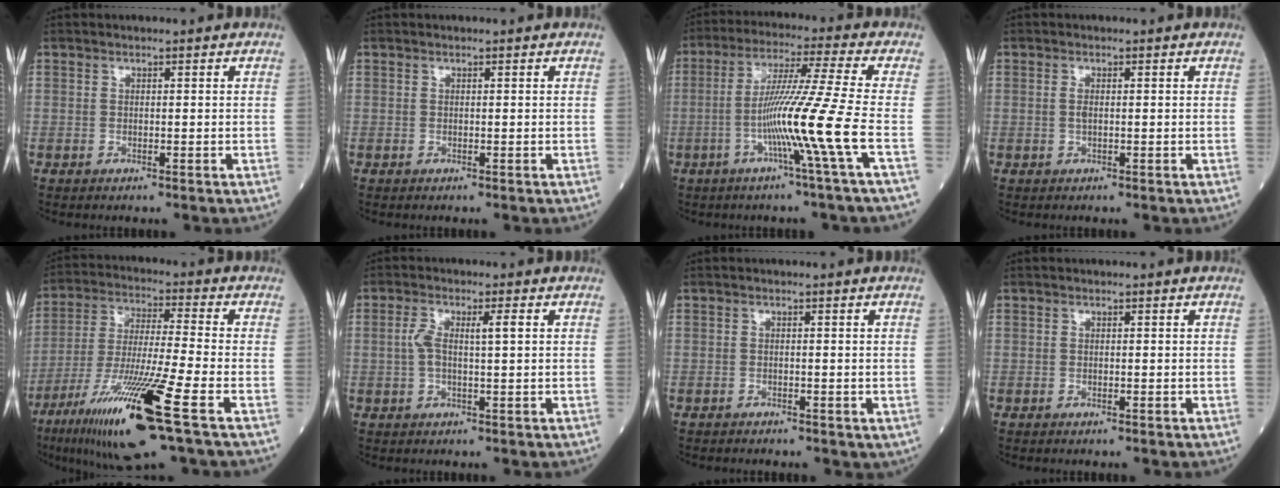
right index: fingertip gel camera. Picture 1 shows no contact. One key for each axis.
{"total": 0.0}
{"total": 12.0, "fx": -3.7, "fy": -3.3, "fz": 10.9, "tx": -0.202, "ty": -0.012, "tz": -0.073}
{"total": 1.0, "fx": 0.0, "fy": 0.3, "fz": 1.0, "tx": -0.023, "ty": -0.001, "tz": 0.001}
{"total": 17.7, "fx": -8.8, "fy": 0.1, "fz": 15.4, "tx": -0.296, "ty": -0.046, "tz": -0.162}
{"total": 4.2, "fx": 0.6, "fy": 0.8, "fz": 4.1, "tx": -0.089, "ty": 0.016, "tz": 0.009}
{"total": 1.1, "fx": -0.6, "fy": 0.8, "fz": 0.4, "tx": -0.007, "ty": 0.001, "tz": -0.008}
{"total": 0.0}